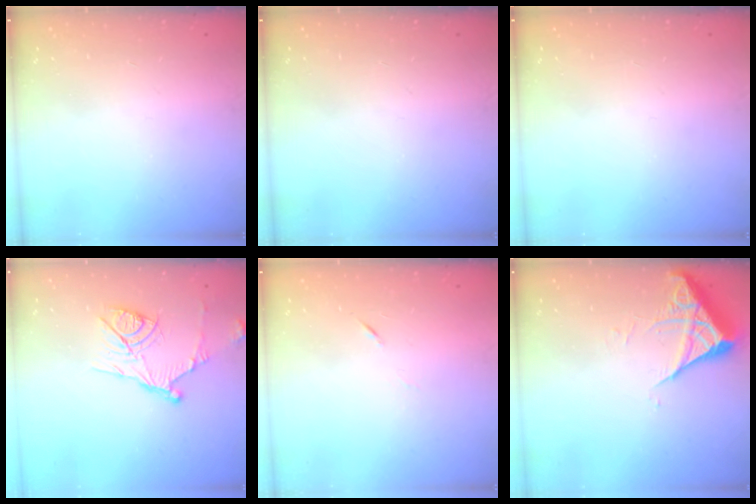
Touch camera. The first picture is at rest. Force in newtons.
{"total": 0.0}
{"total": 0.0}
{"total": 12.8, "press": 12.8, "slide": 0.8}
{"total": 3.8, "press": 3.6, "slide": 1.1}
{"total": 5.4, "press": 5.3, "slide": 0.6}